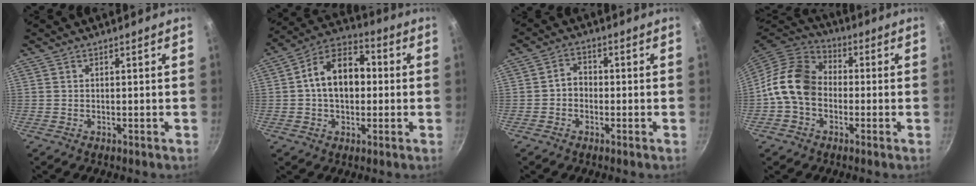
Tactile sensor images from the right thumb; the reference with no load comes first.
{"total": 14.2, "force": [0.8, 9.7, 10.4], "torque": [-0.130, 0.032, -0.006]}
{"total": 3.1, "force": [-0.7, 2.5, 1.6], "torque": [-0.011, 0.014, -0.019]}
{"total": 12.5, "force": [-1.3, 9.7, 7.8], "torque": [-0.113, 0.031, -0.044]}